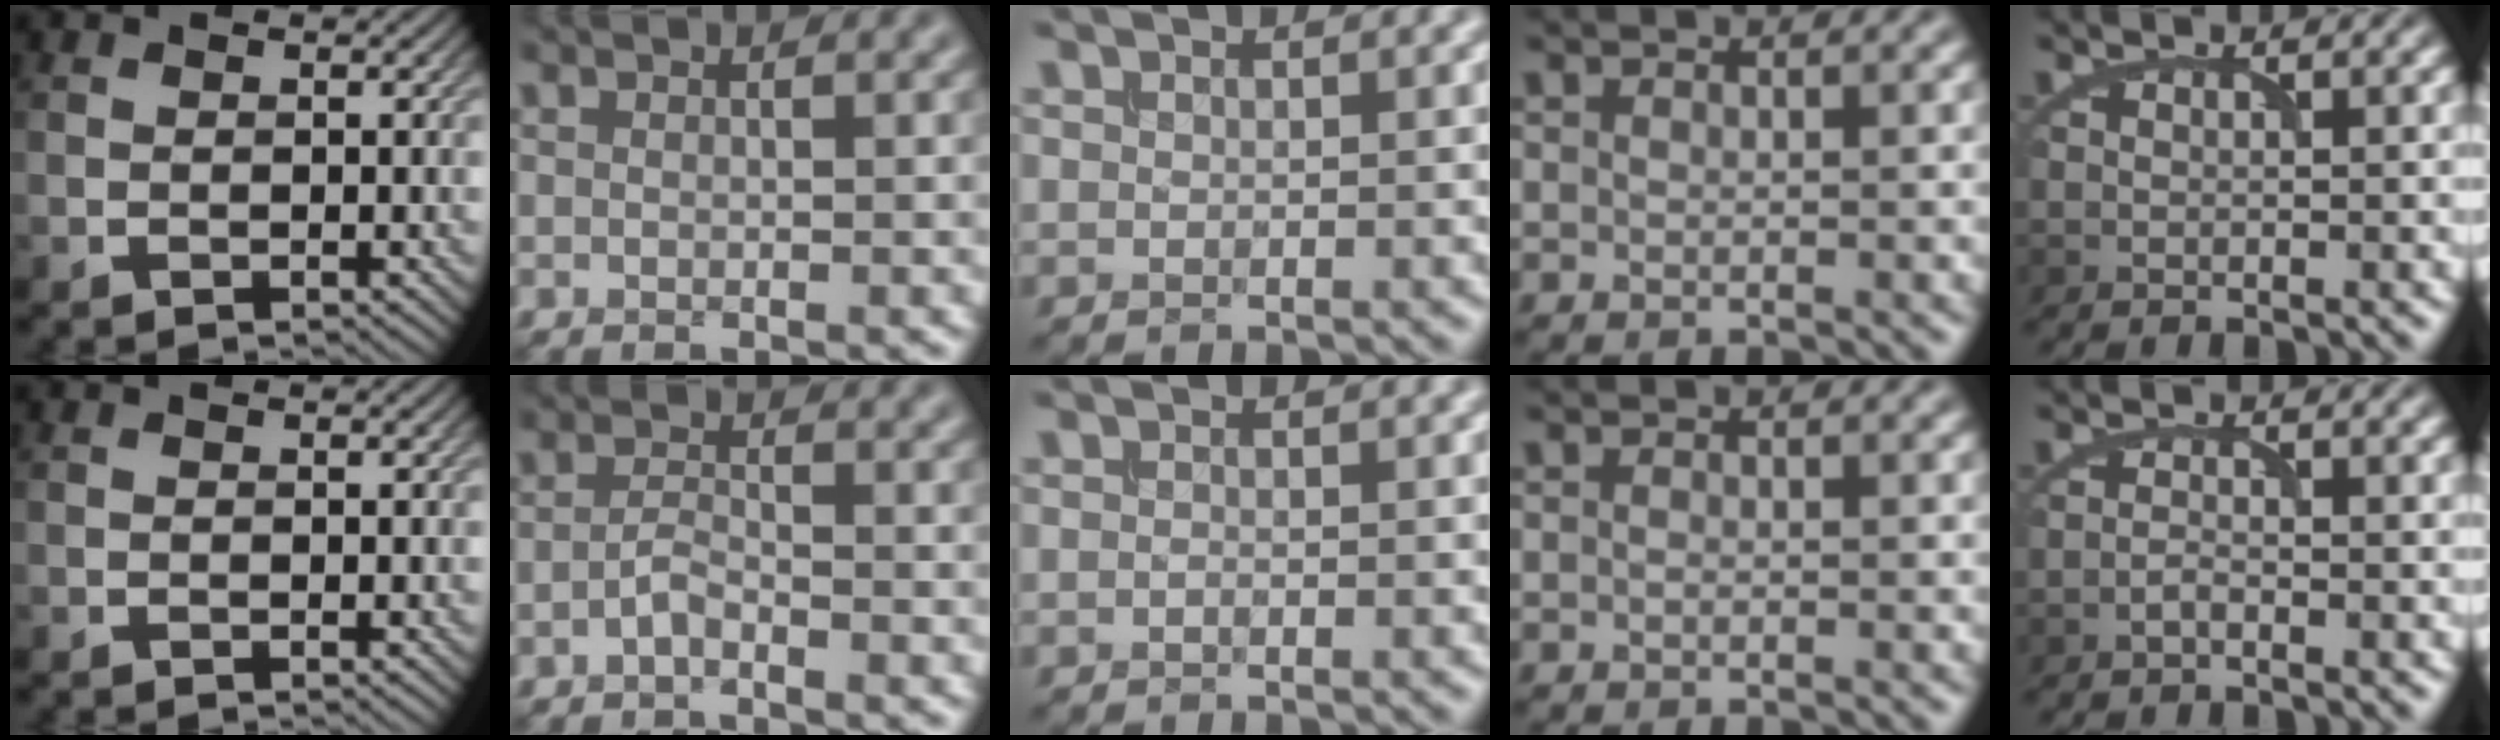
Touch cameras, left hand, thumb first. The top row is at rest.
{"index": {"total": 1.3, "force": [-1.0, 0.2, 0.8], "torque": [-0.023, 0.005, -0.025]}, "little": {"total": 0.7, "force": [-0.5, 0.1, 0.4], "torque": [-0.010, 0.001, -0.012]}}